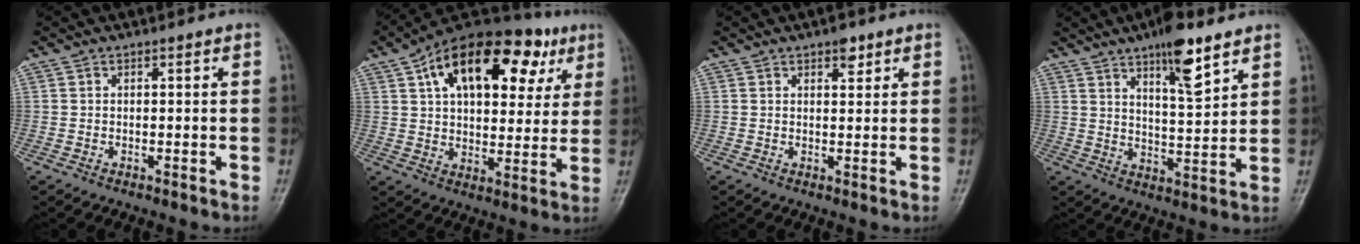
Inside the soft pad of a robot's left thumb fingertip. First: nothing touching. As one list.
[{"total": 23.8, "force": [9.9, 13.3, 17.0], "torque": [-0.217, 0.021, 0.150]}, {"total": 2.6, "force": [1.7, 1.3, 1.6], "torque": [-0.013, -0.007, 0.023]}, {"total": 10.4, "force": [6.6, 2.7, 7.6], "torque": [-0.107, -0.040, 0.107]}]